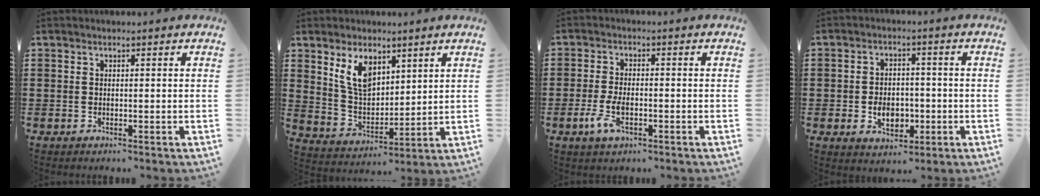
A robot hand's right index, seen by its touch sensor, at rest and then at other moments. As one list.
[{"total": 7.9, "force": [4.4, 4.2, 4.9], "torque": [-0.113, 0.001, 0.083]}, {"total": 4.6, "force": [-1.6, 2.0, 3.8], "torque": [-0.093, -0.007, -0.034]}, {"total": 4.9, "force": [-1.2, 3.6, 3.1], "torque": [-0.046, 0.002, -0.025]}]